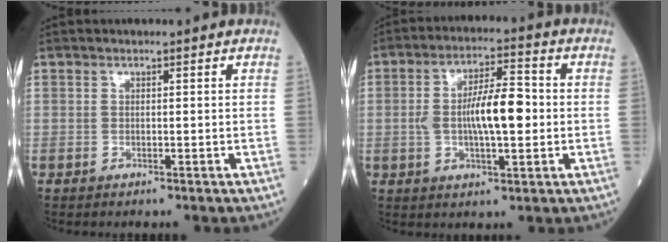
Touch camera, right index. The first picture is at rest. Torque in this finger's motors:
{"motor_torque": [0.46, -0.03, 0.22, 0.12]}